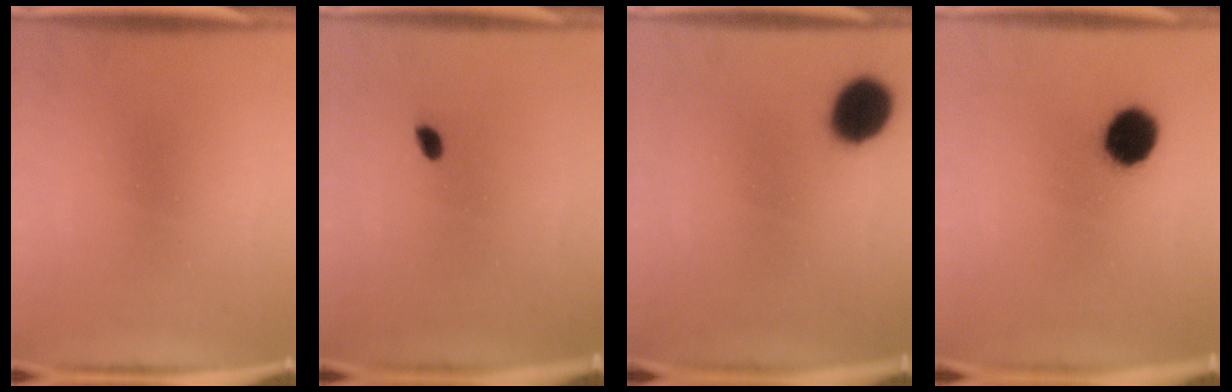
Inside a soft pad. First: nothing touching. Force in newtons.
{"total": 1.6}
{"total": 10.7}
{"total": 8.5}